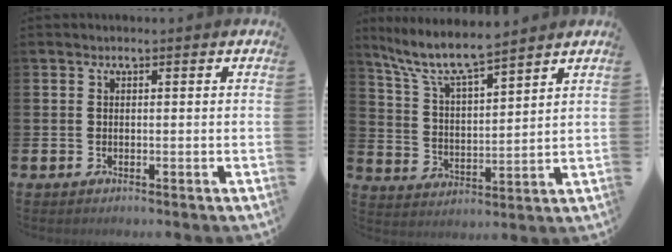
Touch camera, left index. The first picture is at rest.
{"total": 8.6, "force": [7.7, 1.2, 3.7], "torque": [-0.102, -0.042, 0.135]}